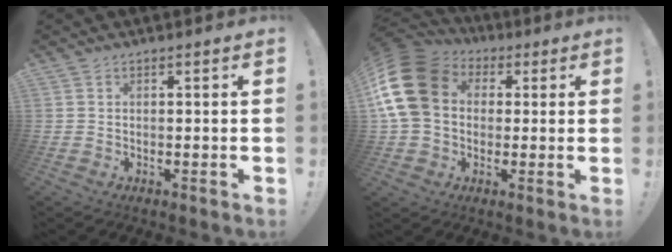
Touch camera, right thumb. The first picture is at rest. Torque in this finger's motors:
{"motor_torque": [2.54, 2.46, 0.90, -0.12, 0.49]}